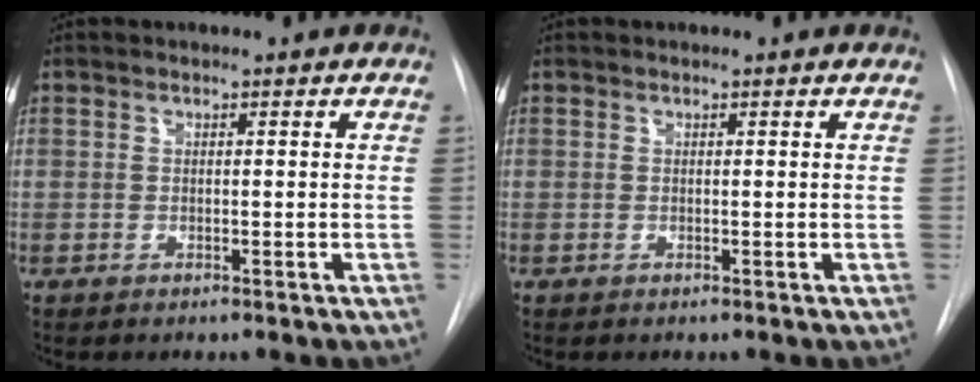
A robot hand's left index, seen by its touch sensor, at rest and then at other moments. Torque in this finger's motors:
{"motor_torque": [0.27, 0.01, -0.01, -0.01]}